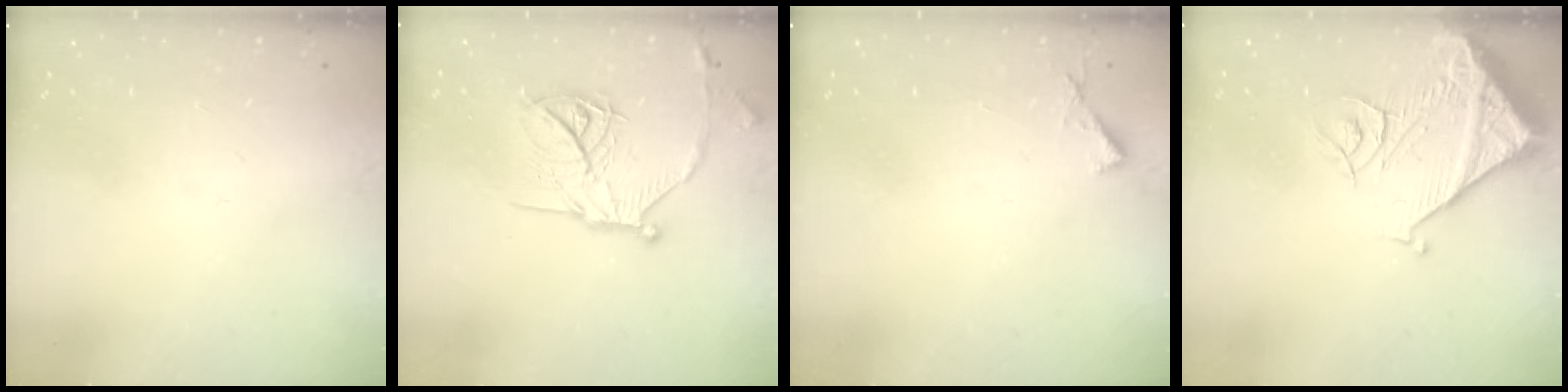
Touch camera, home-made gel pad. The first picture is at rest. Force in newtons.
{"total": 17.6, "press": 17.6, "slide": 1.4}
{"total": 3.8, "press": 3.8, "slide": 0.3}
{"total": 13.6, "press": 13.6, "slide": 1.6}